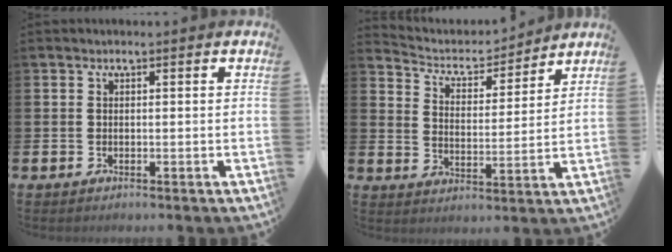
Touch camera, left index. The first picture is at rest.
{"total": 4.9, "force": [4.5, 1.7, 0.6], "torque": [-0.044, -0.033, 0.073]}